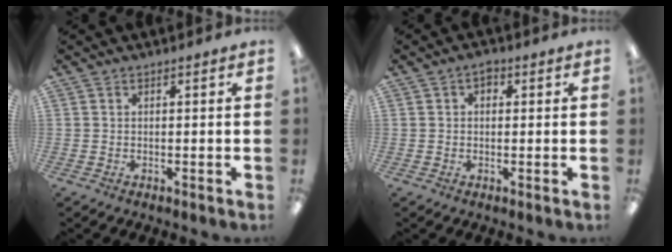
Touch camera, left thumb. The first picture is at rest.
{"total": 1.7, "force": [0.4, 1.3, 1.0], "torque": [-0.014, 0.000, 0.005]}